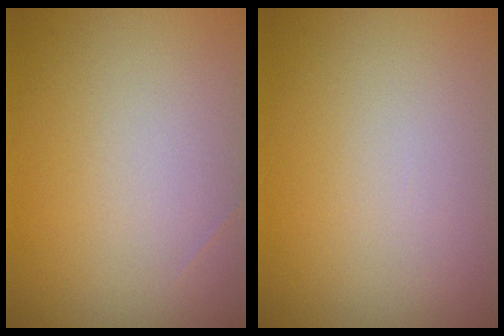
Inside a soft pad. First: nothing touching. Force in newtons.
{"total": 0.0}